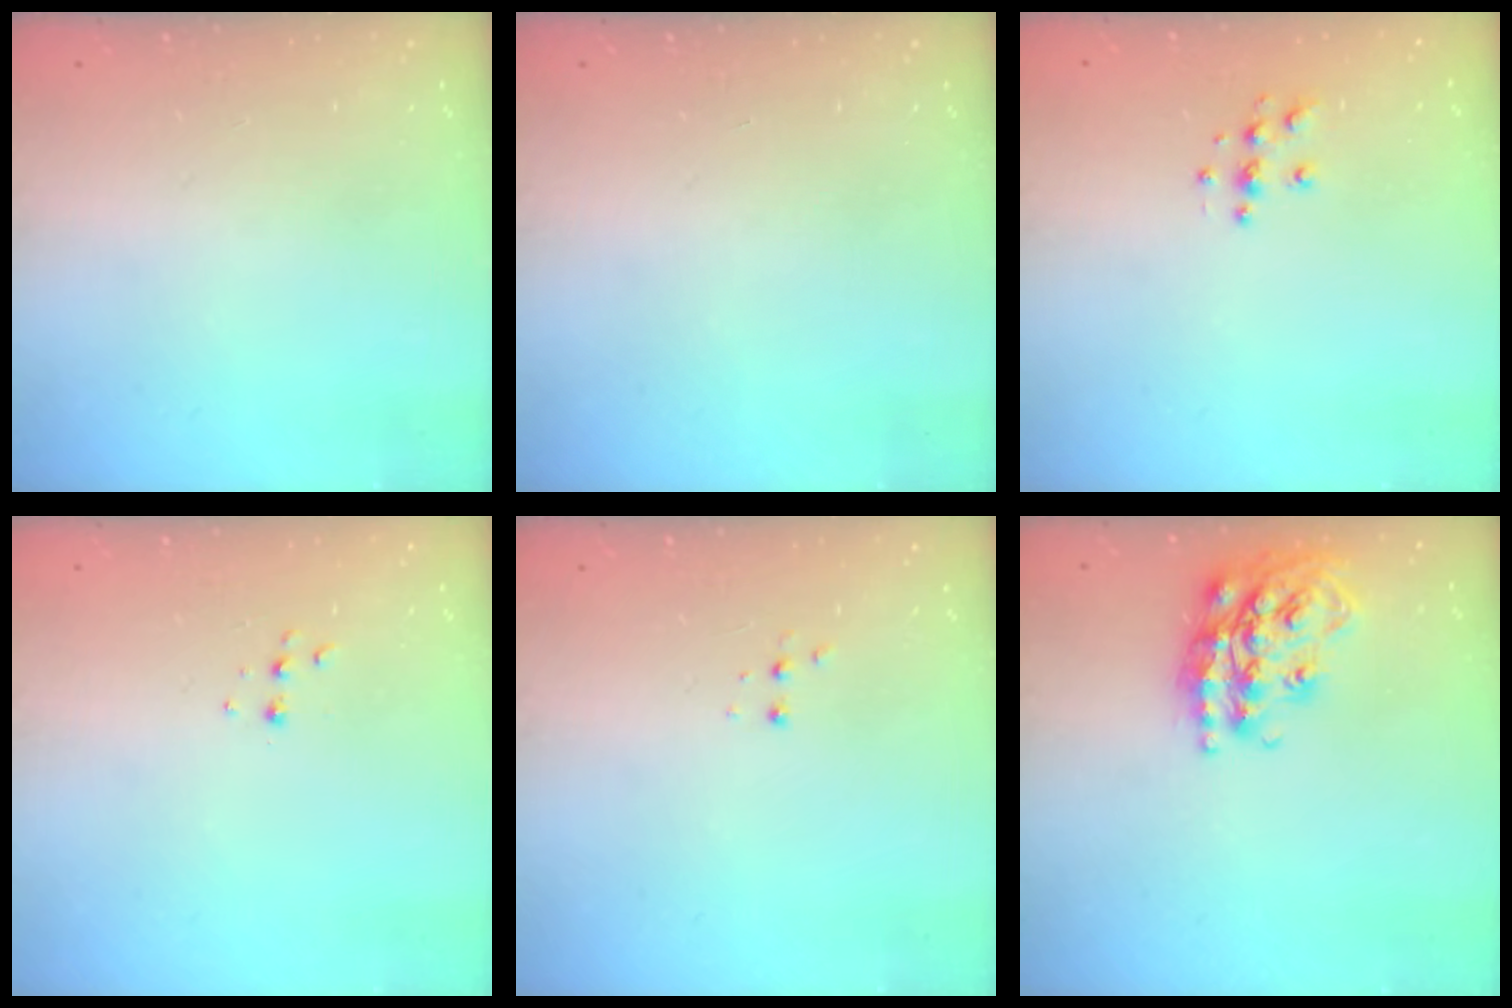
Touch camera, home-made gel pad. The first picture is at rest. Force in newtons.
{"total": 0.0}
{"total": 5.2, "press": 5.1, "slide": 0.5}
{"total": 4.7, "press": 4.6, "slide": 0.8}
{"total": 3.0, "press": 2.9, "slide": 0.7}
{"total": 19.4, "press": 19.4, "slide": 1.4}